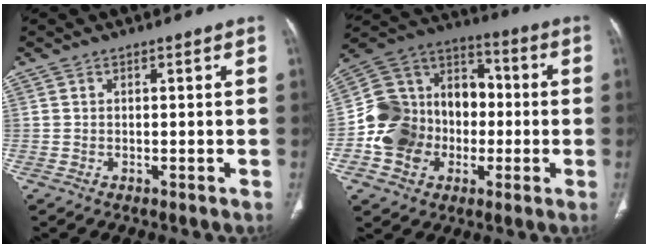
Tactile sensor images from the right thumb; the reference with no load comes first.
{"total": 19.8, "force": [-3.6, 16.2, 10.8], "torque": [-0.164, 0.058, -0.061]}